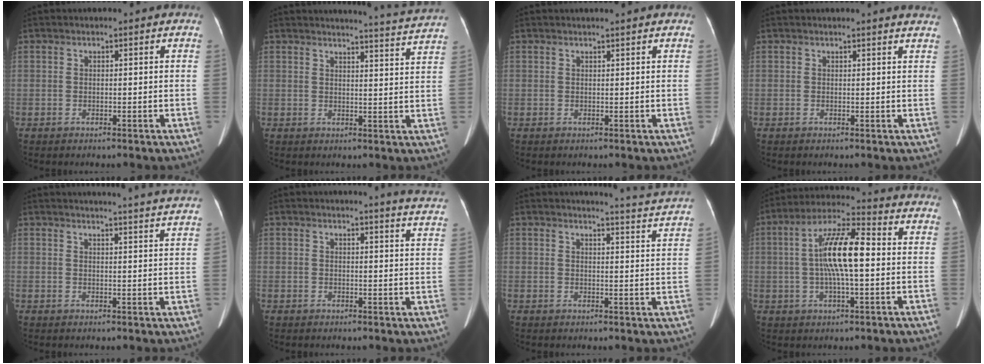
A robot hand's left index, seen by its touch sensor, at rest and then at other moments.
{"total": 8.6, "force": [8.4, -2.0, 1.0], "torque": [-0.029, -0.044, 0.090]}
{"total": 1.5, "force": [1.4, -0.3, 0.6], "torque": [-0.011, 0.006, 0.023]}
{"total": 3.6, "force": [3.4, -0.2, 0.9], "torque": [-0.012, -0.006, 0.020]}
{"total": 17.4, "force": [16.8, -0.8, 4.7], "torque": [-0.066, -0.038, 0.190]}
{"total": 9.9, "force": [9.6, -0.9, 2.3], "torque": [-0.020, -0.063, 0.080]}
{"total": 7.4, "force": [7.2, -1.9, 0.5], "torque": [-0.025, -0.045, 0.077]}
{"total": 11.2, "force": [0.2, 2.2, 10.9], "torque": [-0.207, 0.019, 0.001]}